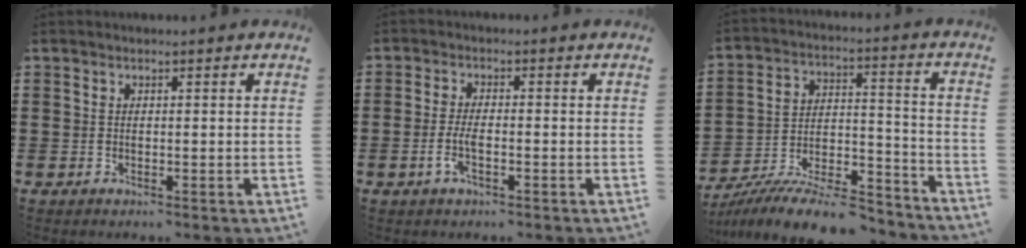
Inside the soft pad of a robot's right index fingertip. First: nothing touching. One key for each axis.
{"total": 3.2, "fx": -1.2, "fy": 0.9, "fz": 2.8, "tx": -0.062, "ty": -0.003, "tz": -0.026}
{"total": 11.7, "fx": -10.5, "fy": 1.8, "fz": 4.9, "tx": -0.070, "ty": 0.034, "tz": -0.200}